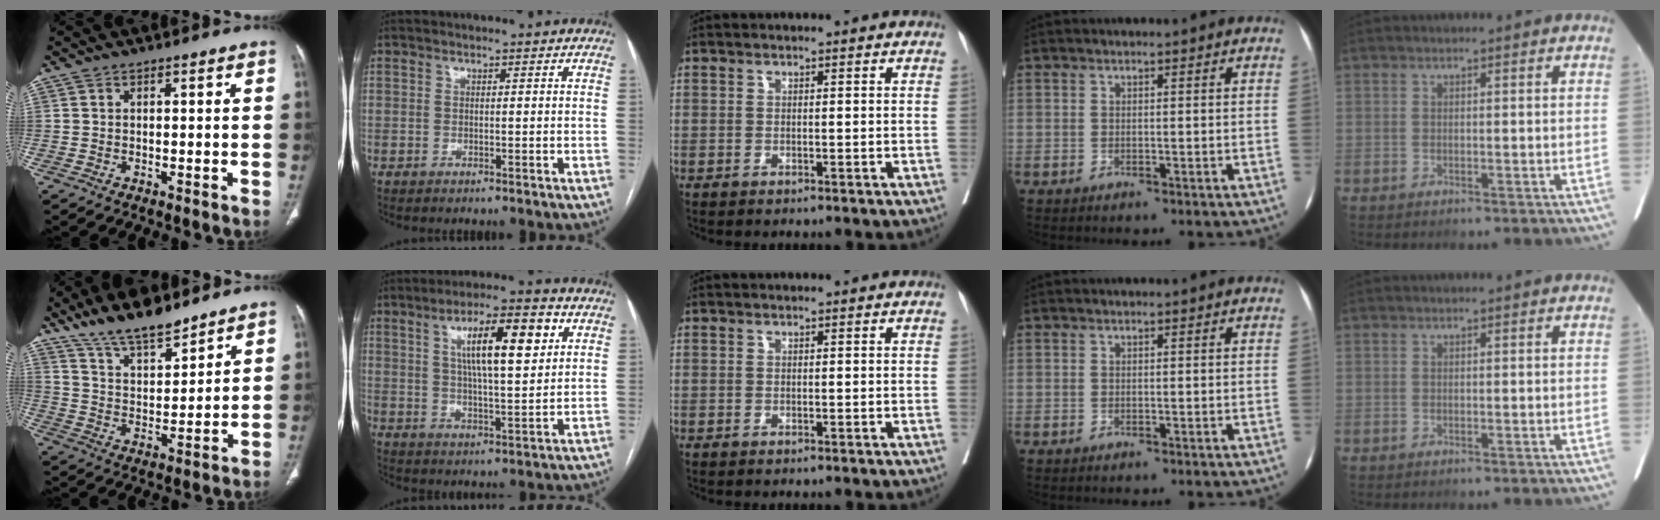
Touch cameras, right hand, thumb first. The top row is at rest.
{"thumb": {"total": 12.8, "force": [10.6, 3.9, 6.1], "torque": [-0.082, -0.062, 0.194]}, "index": {"total": 12.1, "force": [4.3, 2.4, 11.1], "torque": [-0.185, 0.012, 0.071]}}